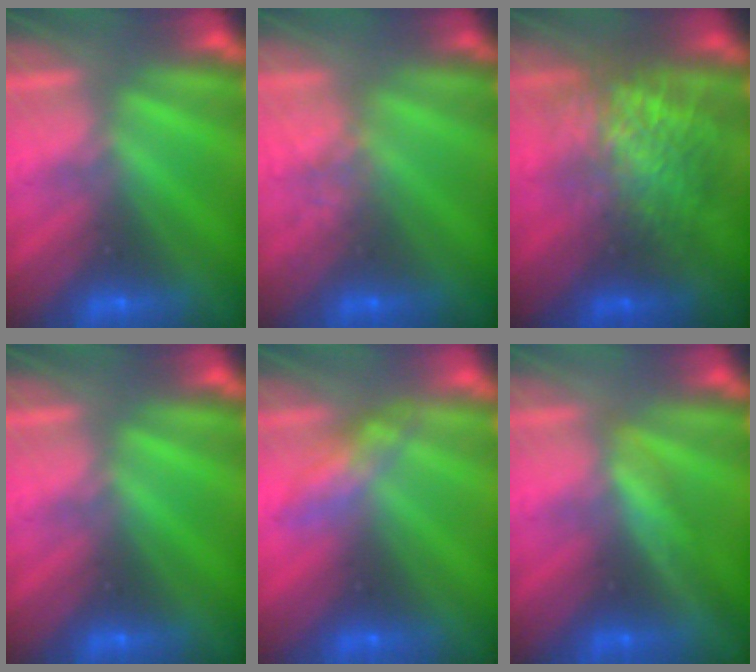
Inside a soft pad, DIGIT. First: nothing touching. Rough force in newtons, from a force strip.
{"total": 2.3}
{"total": 5.7}
{"total": 0.0}
{"total": 2.6}
{"total": 3.8}